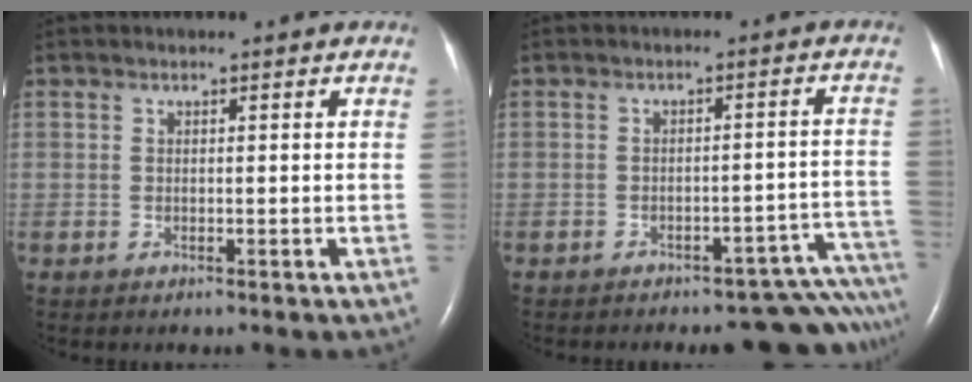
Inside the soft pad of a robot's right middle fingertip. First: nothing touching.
{"total": 11.6, "force": [-11.4, 1.7, 1.8], "torque": [0.013, 0.040, -0.125]}